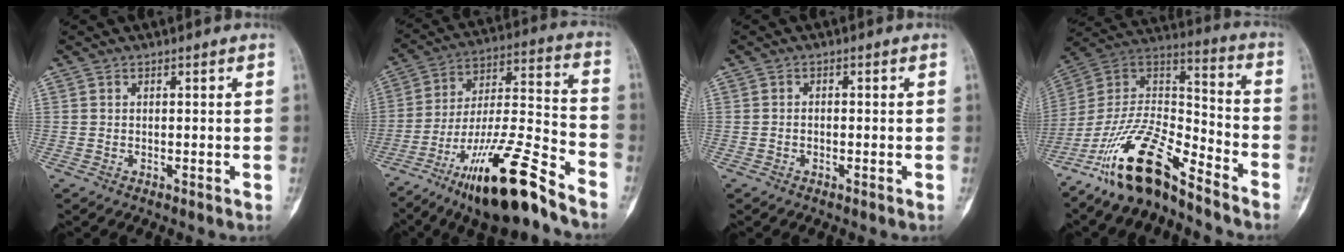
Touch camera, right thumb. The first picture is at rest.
{"total": 21.5, "force": [-14.6, 3.8, 15.4], "torque": [-0.282, 0.073, -0.250]}
{"total": 0.8, "force": [-0.3, 0.6, 0.5], "torque": [-0.008, 0.004, -0.007]}
{"total": 15.6, "force": [-12.2, 3.9, 9.0], "torque": [-0.169, 0.094, -0.231]}